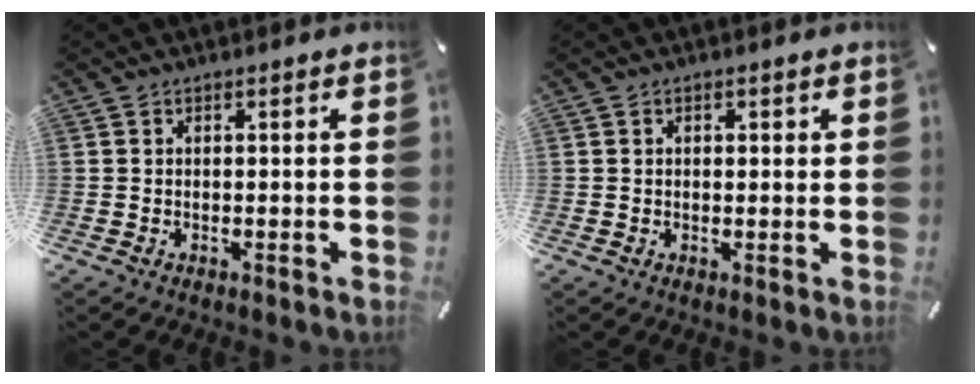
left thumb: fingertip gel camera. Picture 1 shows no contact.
{"total": 1.0, "force": [0.3, 0.7, 0.7], "torque": [-0.013, 0.007, 0.003]}